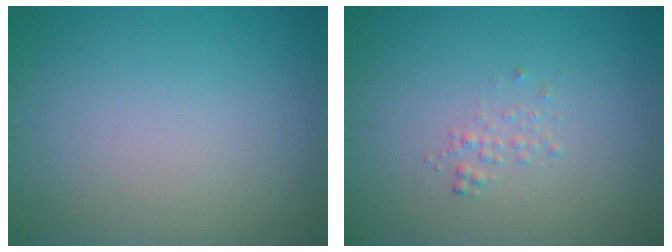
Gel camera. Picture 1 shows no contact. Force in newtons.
{"total": 0.9, "press": 0.9, "slide": 0.1}